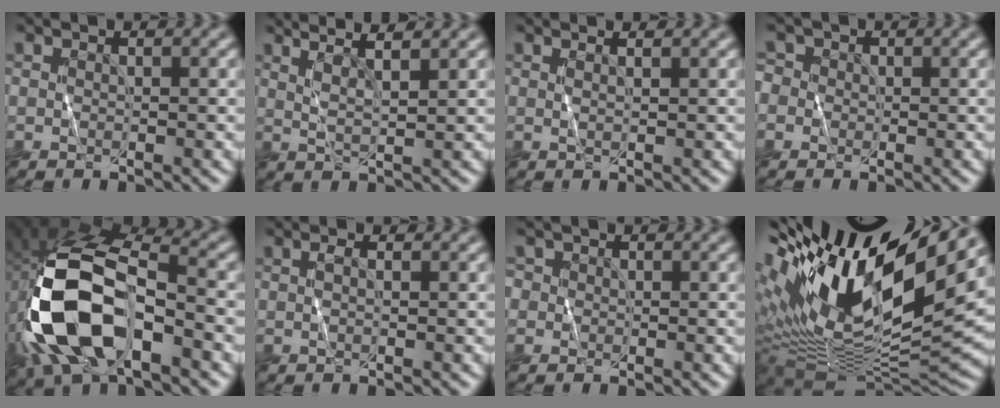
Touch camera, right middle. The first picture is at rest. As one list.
[{"total": 4.3, "force": [3.1, 0.7, 2.8], "torque": [-0.028, 0.020, 0.028]}, {"total": 0.8, "force": [0.6, -0.3, 0.5], "torque": [-0.010, 0.001, 0.009]}, {"total": 2.2, "force": [0.3, 2.1, 0.6], "torque": [0.004, 0.018, -0.020]}, {"total": 13.1, "force": [-4.4, 6.9, 10.3], "torque": [-0.224, -0.001, -0.085]}, {"total": 0.9, "force": [0.1, 0.0, 0.8], "torque": [-0.022, 0.002, 0.002]}, {"total": 1.5, "force": [0.4, 1.4, 0.4], "torque": [-0.001, 0.010, -0.001]}, {"total": 18.3, "force": [7.1, 6.9, 15.3], "torque": [-0.299, 0.024, 0.126]}]